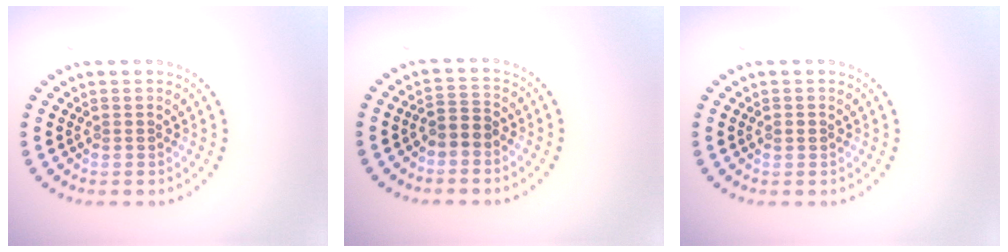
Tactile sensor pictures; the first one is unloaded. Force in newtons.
{"total": 1.7, "press": 1.3, "slide": 1.1}
{"total": 0.9, "press": 0.9, "slide": 0.0}